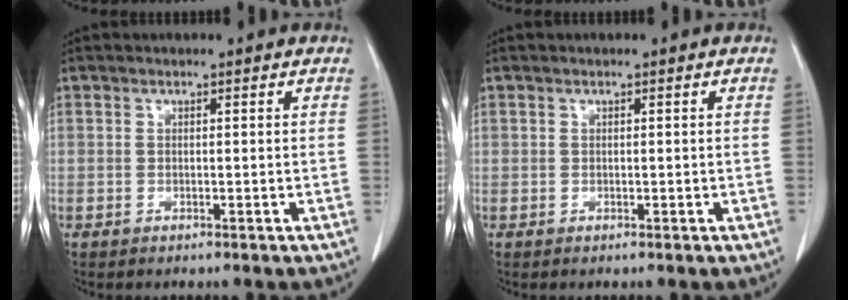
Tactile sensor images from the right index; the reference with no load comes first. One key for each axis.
{"total": 0.0}